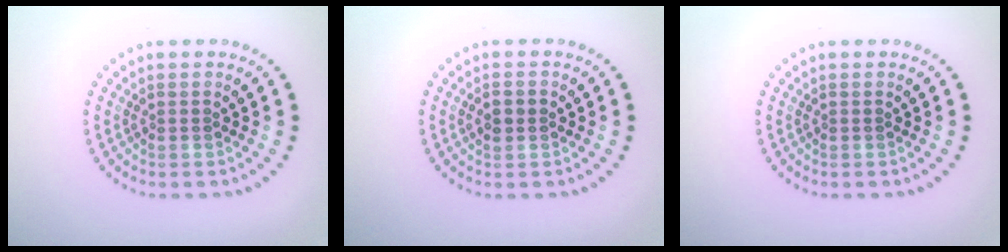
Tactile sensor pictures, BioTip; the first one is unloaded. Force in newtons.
{"total": 1.5, "press": 1.5, "slide": 0.1}
{"total": 0.0}